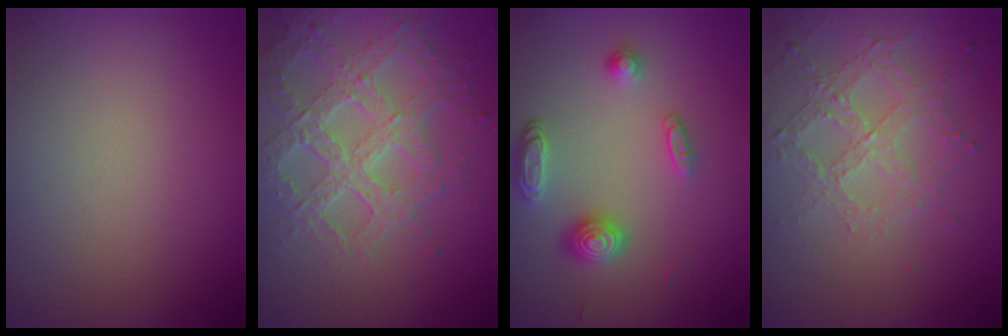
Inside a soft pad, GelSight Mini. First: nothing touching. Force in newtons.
{"total": 7.0, "press": 5.2, "slide": 4.7}
{"total": 3.1, "press": 2.9, "slide": 1.2}
{"total": 3.4, "press": 2.8, "slide": 1.9}